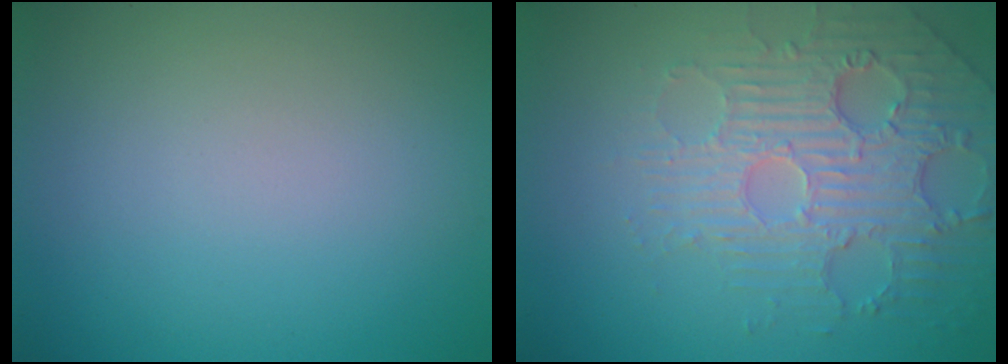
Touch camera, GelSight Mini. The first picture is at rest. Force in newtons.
{"total": 4.5, "press": 4.1, "slide": 2.0}